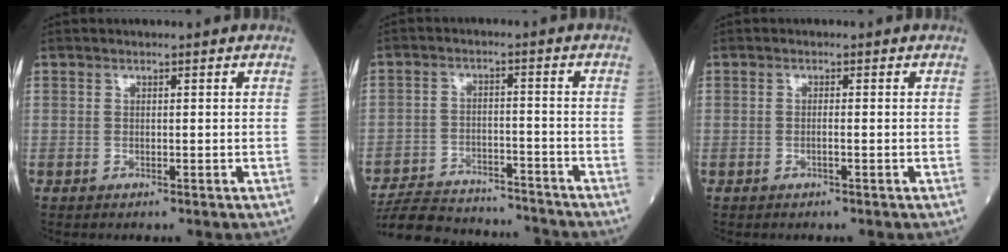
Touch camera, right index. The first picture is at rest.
{"total": 15.3, "force": [-14.6, 3.3, 3.5], "torque": [-0.069, 0.011, -0.216]}
{"total": 0.8, "force": [-0.4, -0.1, 0.8], "torque": [-0.014, 0.002, -0.007]}